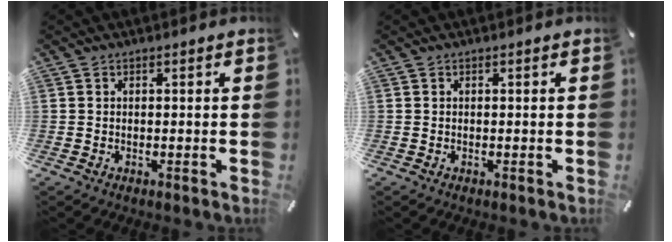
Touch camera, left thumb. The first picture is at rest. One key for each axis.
{"total": 0.0}